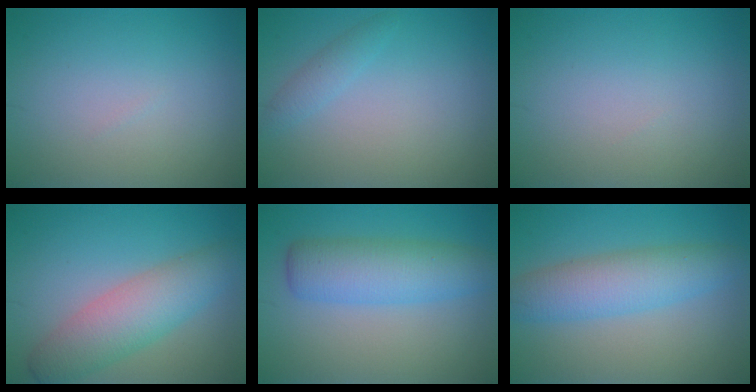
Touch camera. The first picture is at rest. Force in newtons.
{"total": 1.4, "press": 1.4, "slide": 0.1}
{"total": 0.0}
{"total": 5.4, "press": 5.4, "slide": 0.2}
{"total": 5.3, "press": 5.3, "slide": 0.1}
{"total": 5.2, "press": 5.2, "slide": 0.2}